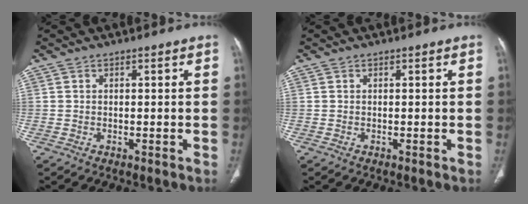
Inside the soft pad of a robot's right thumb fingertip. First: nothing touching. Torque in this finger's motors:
{"motor_torque": [-0.01, -0.01, -0.27, 0.05, 0.00]}